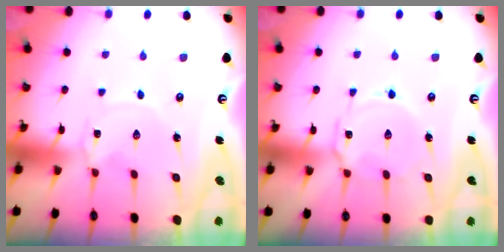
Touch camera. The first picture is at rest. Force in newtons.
{"total": 5.5, "press": 5.5, "slide": 0.4}